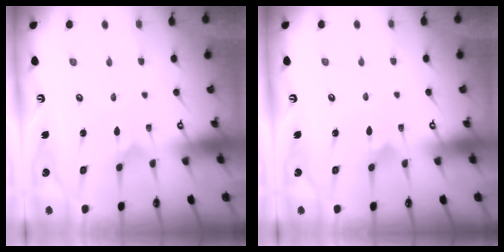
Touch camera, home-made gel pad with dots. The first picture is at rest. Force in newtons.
{"total": 3.2, "press": 3.2, "slide": 0.2}